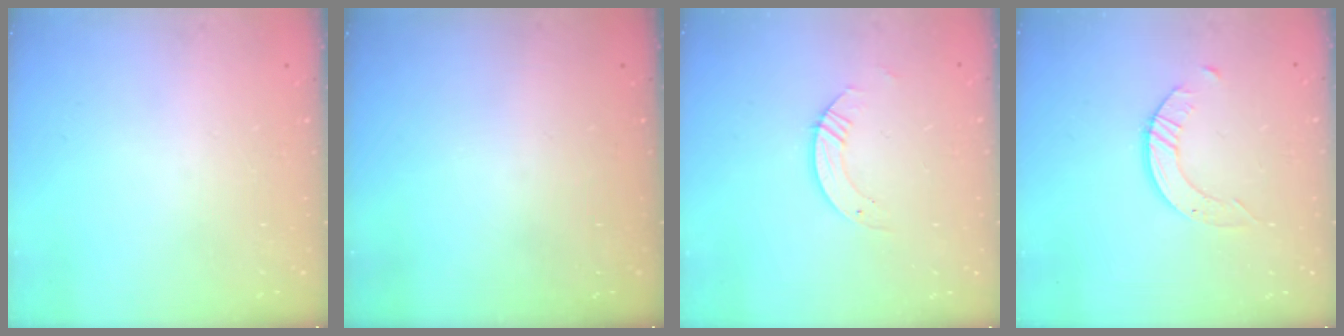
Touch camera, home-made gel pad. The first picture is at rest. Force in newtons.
{"total": 0.0}
{"total": 3.8, "press": 3.8, "slide": 0.1}
{"total": 2.4, "press": 2.4, "slide": 0.3}